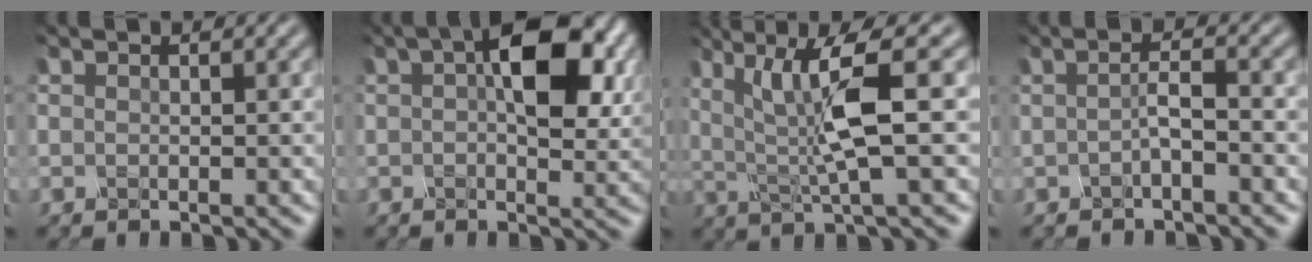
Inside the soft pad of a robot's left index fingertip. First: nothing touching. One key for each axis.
{"total": 10.0, "fx": 2.6, "fy": 5.3, "fz": 8.1, "tx": -0.120, "ty": 0.010, "tz": 0.034}
{"total": 6.8, "fx": 0.9, "fy": 1.1, "fz": 6.6, "tx": -0.123, "ty": -0.004, "tz": 0.018}
{"total": 1.8, "fx": -1.0, "fy": 0.2, "fz": 1.5, "tx": -0.030, "ty": 0.002, "tz": -0.018}